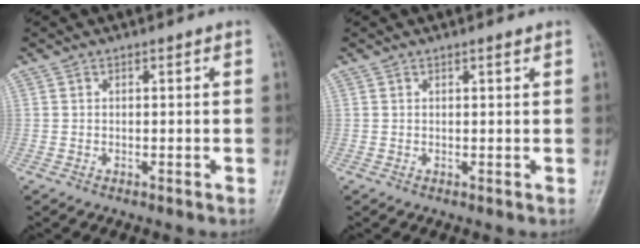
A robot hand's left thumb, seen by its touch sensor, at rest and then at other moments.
{"total": 0.7, "force": [0.6, 0.1, 0.3], "torque": [-0.007, -0.005, 0.010]}